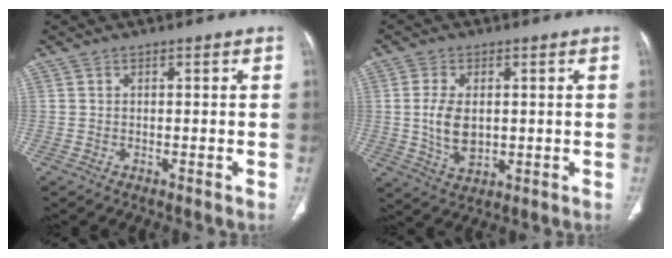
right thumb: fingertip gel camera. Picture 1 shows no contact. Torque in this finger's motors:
{"motor_torque": [-0.24, 0.68, 0.41, 0.69, 0.16]}